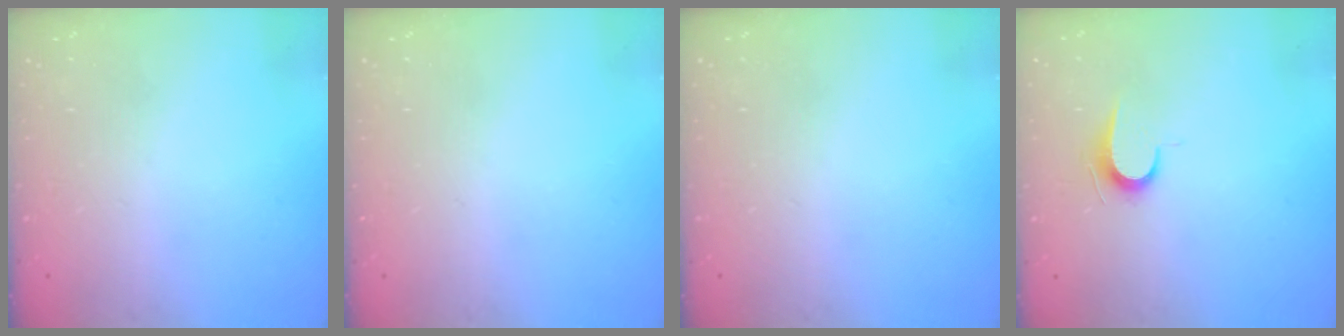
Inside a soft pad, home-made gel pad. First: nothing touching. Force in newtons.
{"total": 0.0}
{"total": 0.0}
{"total": 6.1, "press": 6.0, "slide": 0.6}